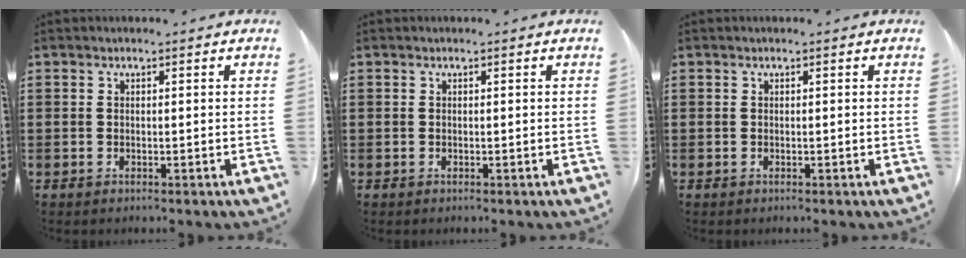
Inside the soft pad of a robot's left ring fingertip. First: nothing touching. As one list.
[{"total": 0.0}, {"total": 0.0}]